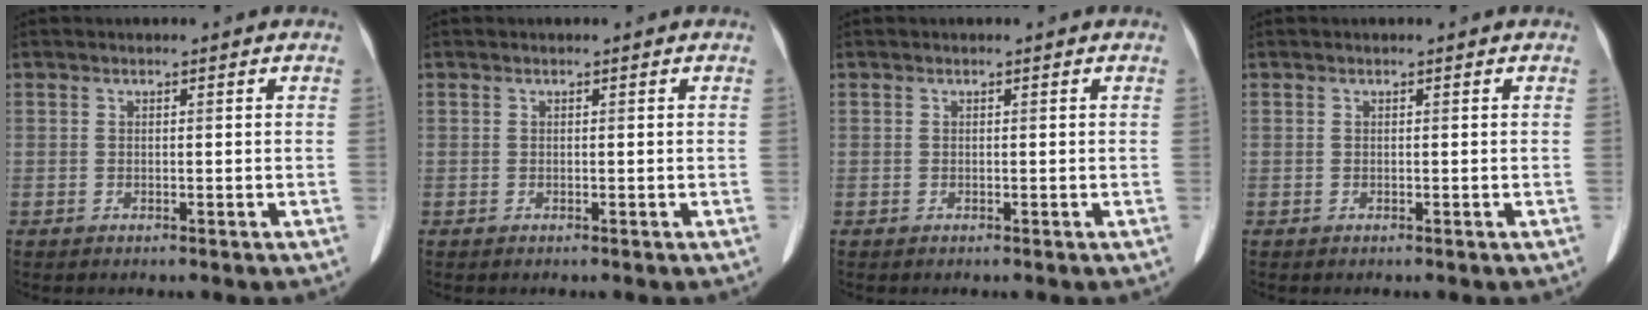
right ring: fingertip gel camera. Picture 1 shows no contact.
{"total": 0.0}
{"total": 0.0}
{"total": 0.0}